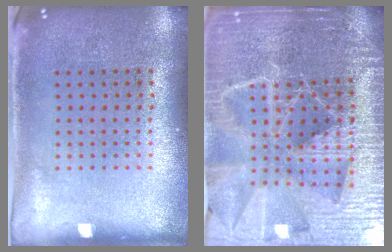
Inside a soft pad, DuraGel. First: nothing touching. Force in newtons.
{"total": 5.7, "press": 5.0, "slide": 2.7}